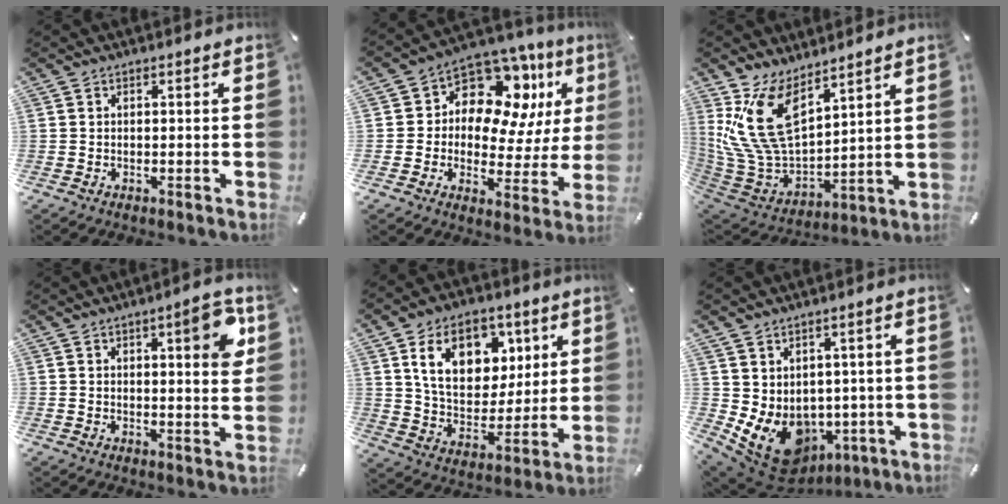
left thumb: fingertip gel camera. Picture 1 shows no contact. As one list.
[{"total": 13.6, "force": [7.0, 9.3, 7.0], "torque": [-0.106, -0.054, 0.130]}, {"total": 16.5, "force": [8.9, 9.5, 10.2], "torque": [-0.246, -0.057, 0.168]}, {"total": 8.4, "force": [3.7, 2.5, 7.1], "torque": [-0.092, -0.017, 0.053]}, {"total": 16.4, "force": [7.3, 11.6, 9.0], "torque": [-0.149, -0.014, 0.135]}, {"total": 9.9, "force": [-2.1, 8.4, 4.7], "torque": [-0.090, -0.010, -0.025]}]